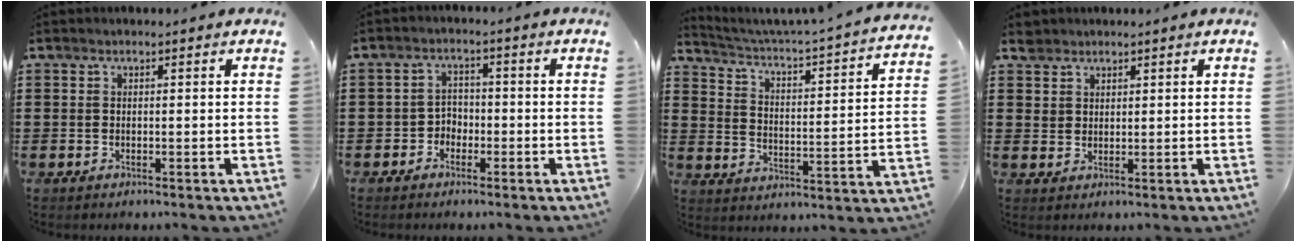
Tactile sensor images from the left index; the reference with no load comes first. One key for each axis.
{"total": 2.4, "fx": -1.5, "fy": 1.8, "fz": 0.5, "tx": -0.018, "ty": 0.006, "tz": -0.036}
{"total": 1.8, "fx": 1.2, "fy": -0.2, "fz": 1.3, "tx": -0.041, "ty": -0.032, "tz": 0.006}
{"total": 3.0, "fx": 2.3, "fy": 1.9, "fz": 0.0, "tx": -0.003, "ty": 0.005, "tz": 0.043}